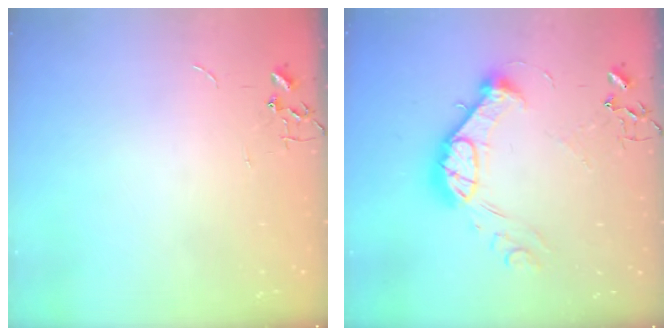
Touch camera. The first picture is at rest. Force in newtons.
{"total": 16.1, "press": 16.1, "slide": 1.4}